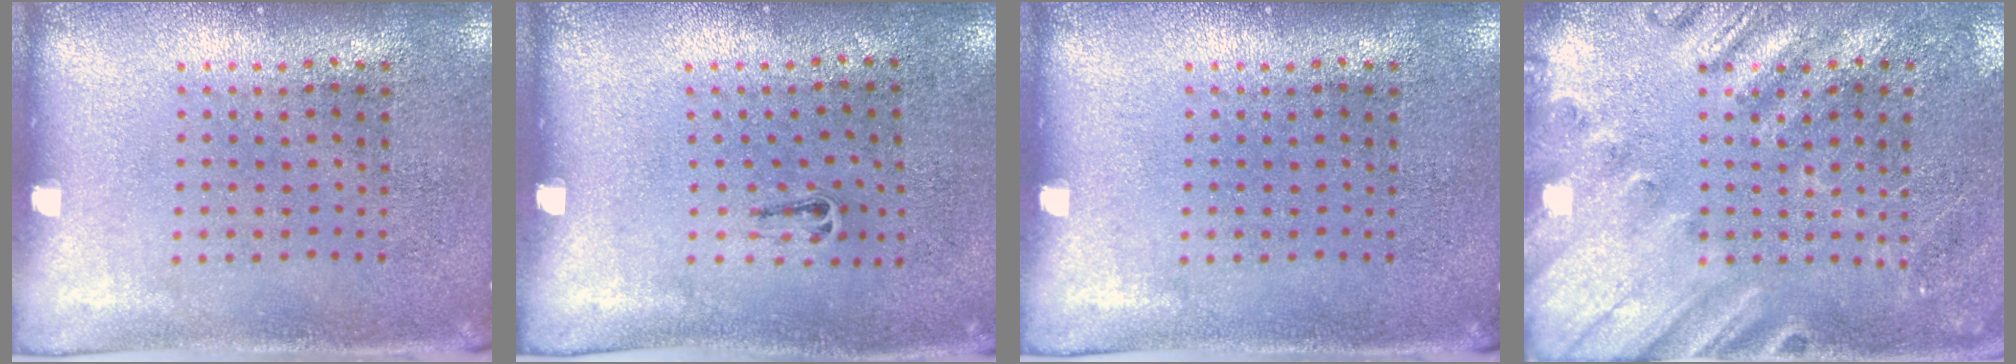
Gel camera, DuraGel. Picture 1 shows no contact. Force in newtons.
{"total": 0.5, "press": 0.3, "slide": 0.4}
{"total": 0.0}
{"total": 2.3, "press": 2.2, "slide": 0.6}